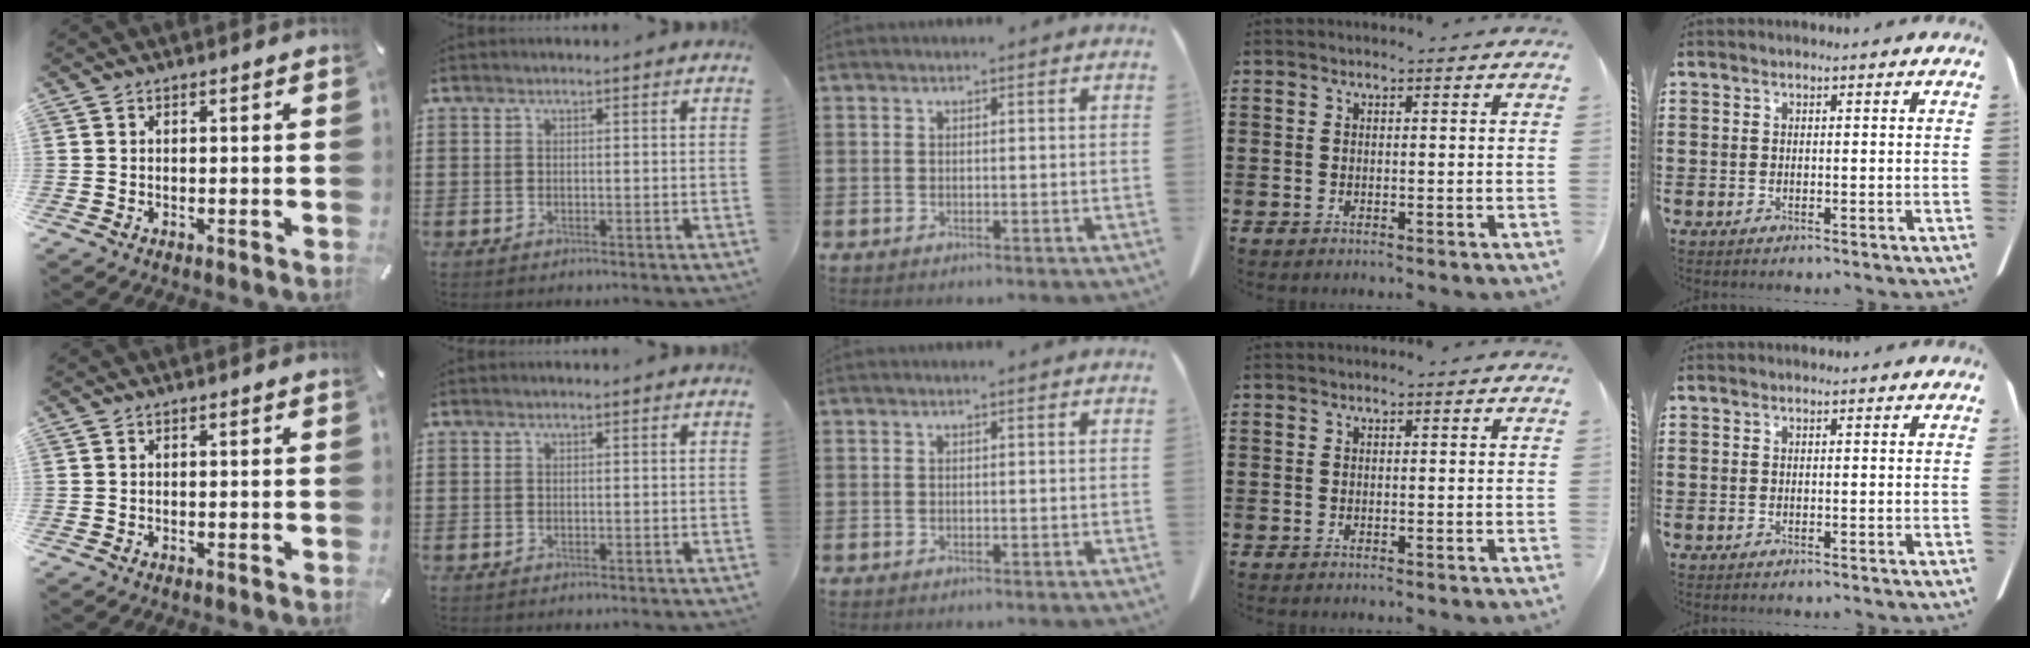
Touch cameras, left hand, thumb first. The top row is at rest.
{}